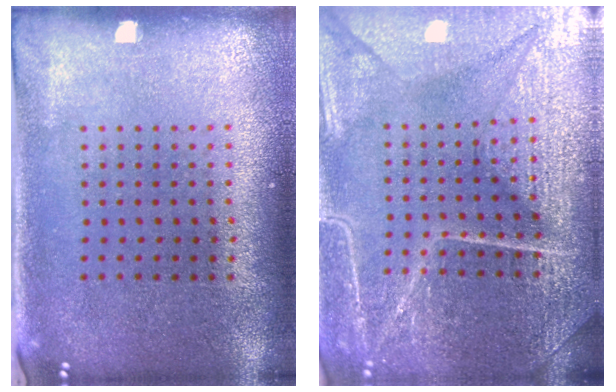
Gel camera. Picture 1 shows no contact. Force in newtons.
{"total": 6.9, "press": 6.8, "slide": 0.8}